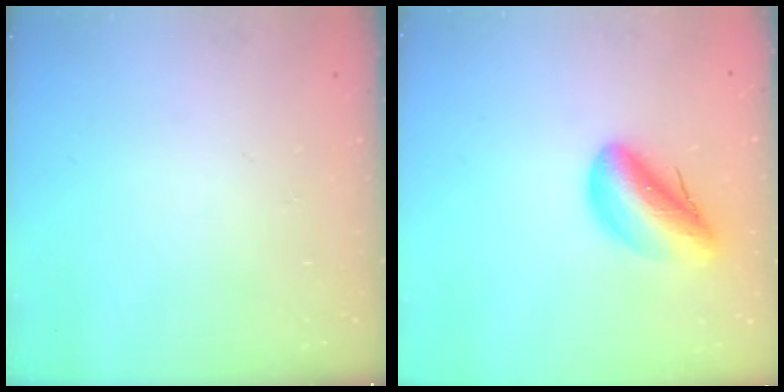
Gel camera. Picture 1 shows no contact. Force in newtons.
{"total": 10.4, "press": 10.0, "slide": 2.7}